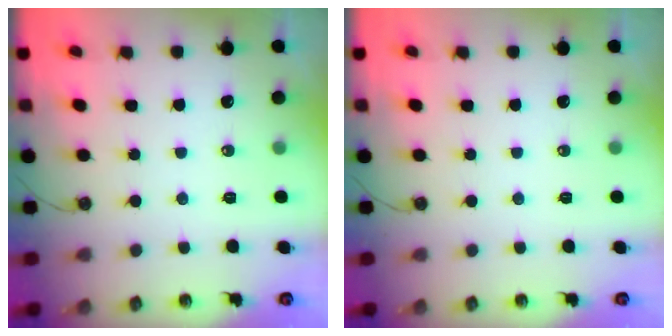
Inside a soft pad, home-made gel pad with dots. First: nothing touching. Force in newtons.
{"total": 0.0}